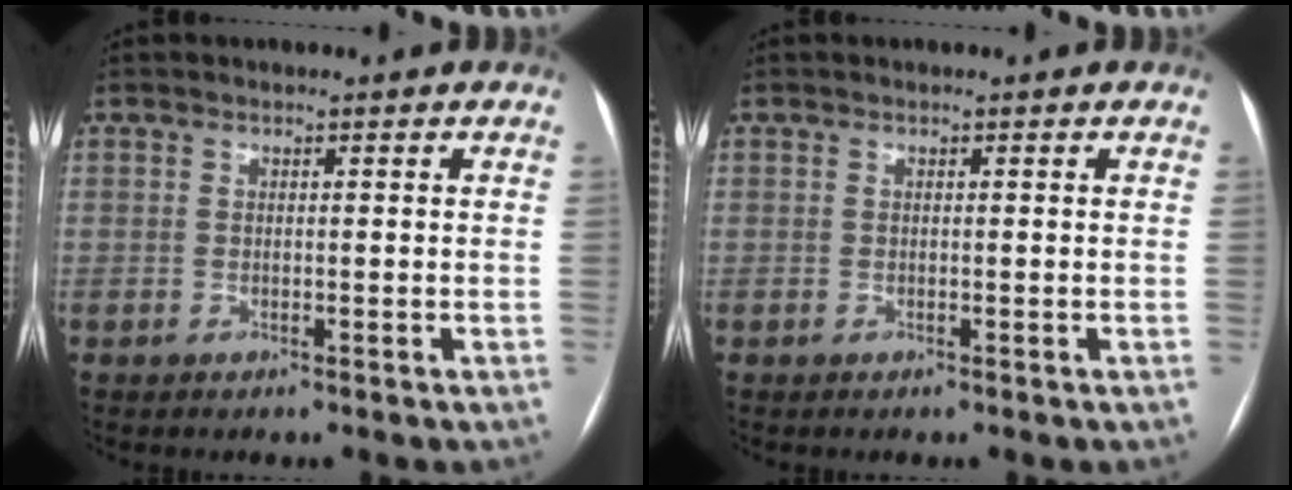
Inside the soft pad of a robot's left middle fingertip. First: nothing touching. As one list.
[{"total": 0.0}]